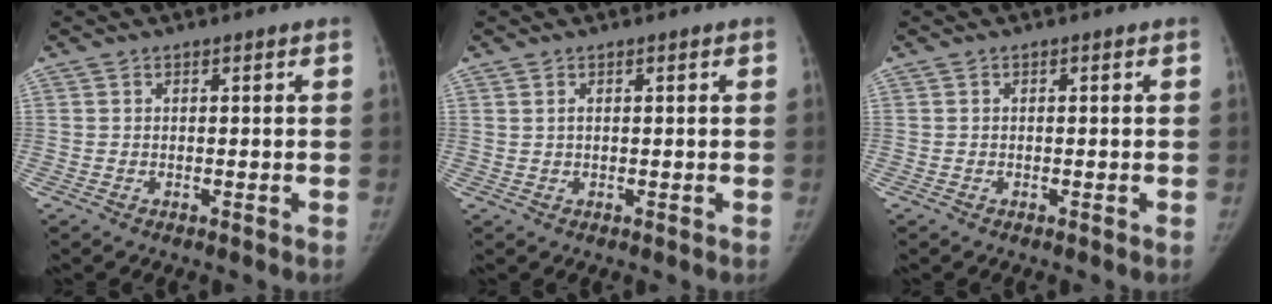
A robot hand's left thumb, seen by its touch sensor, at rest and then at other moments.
{"total": 0.7, "force": [0.3, 0.4, 0.6], "torque": [-0.012, 0.004, 0.008]}
{"total": 0.0}